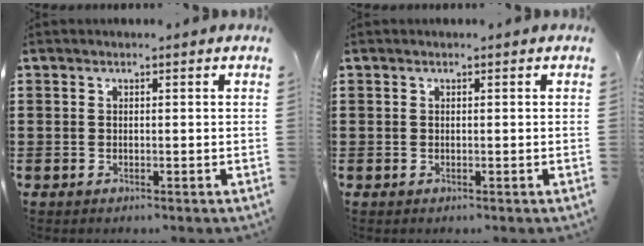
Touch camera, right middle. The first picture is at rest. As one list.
[{"total": 0.0}]